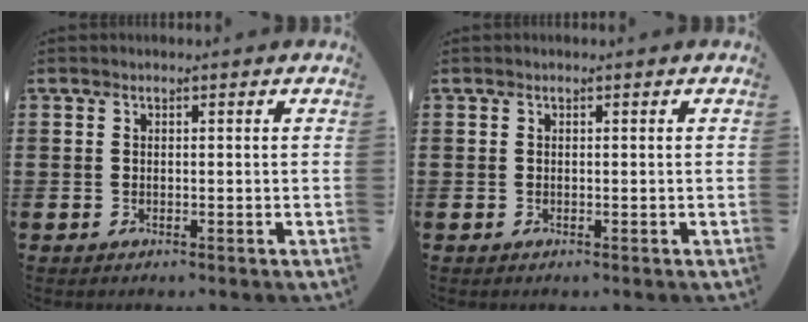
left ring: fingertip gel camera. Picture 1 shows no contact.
{"total": 0.0}